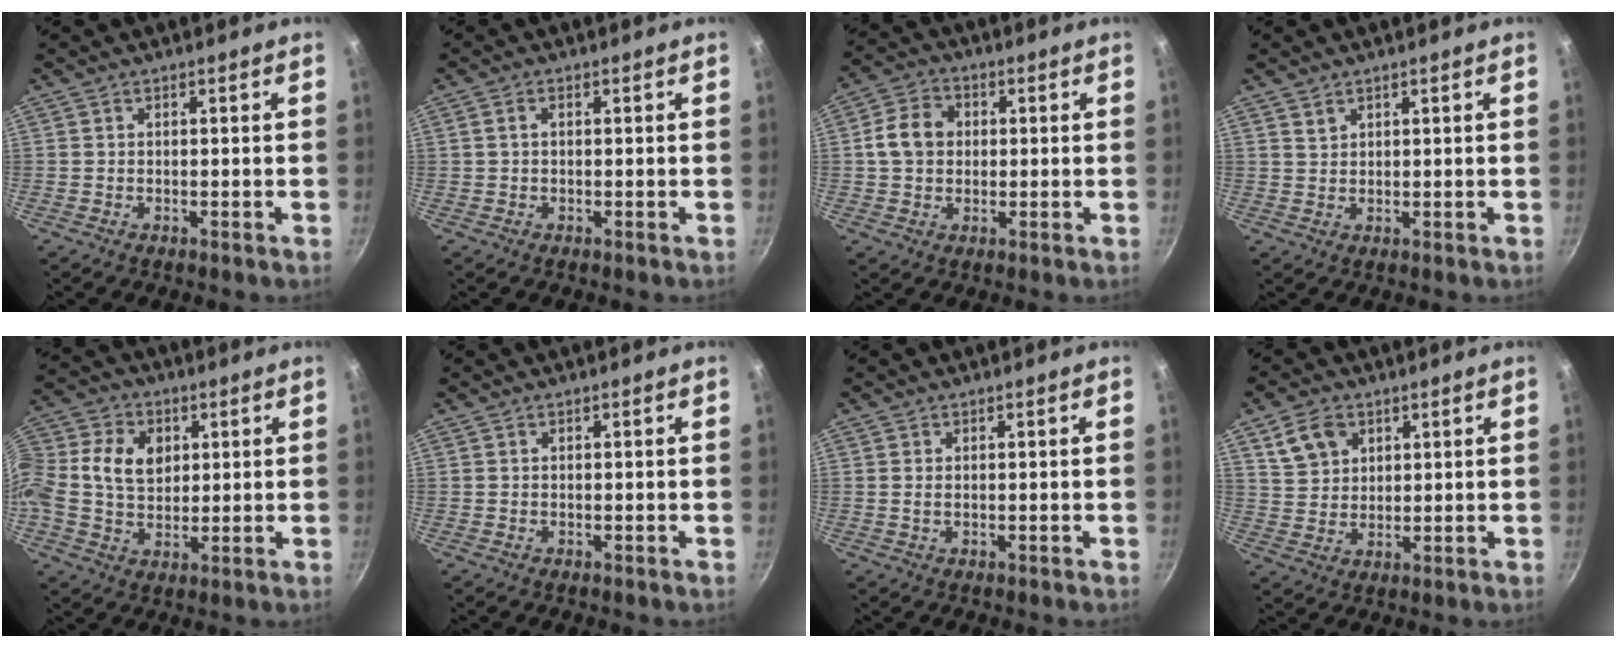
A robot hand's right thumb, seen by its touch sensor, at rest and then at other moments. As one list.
[{"total": 1.1, "force": [0.1, 0.6, 0.9], "torque": [-0.017, 0.005, 0.003]}, {"total": 7.8, "force": [0.7, 6.4, 4.4], "torque": [-0.058, 0.013, 0.001]}, {"total": 1.7, "force": [1.2, 1.1, 0.6], "torque": [-0.005, -0.002, 0.023]}, {"total": 16.7, "force": [2.7, 12.7, 10.5], "torque": [-0.227, 0.032, 0.040]}, {"total": 0.0}, {"total": 0.8, "force": [0.1, 0.5, 0.7], "torque": [-0.013, 0.000, 0.002]}, {"total": 7.2, "force": [3.5, 5.3, 3.4], "torque": [-0.045, -0.004, 0.071]}]